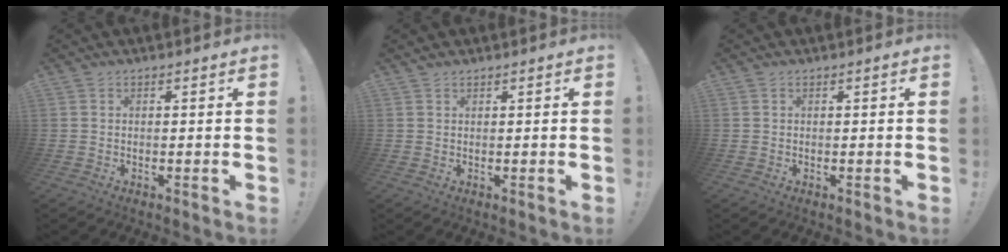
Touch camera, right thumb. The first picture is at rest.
{"total": 0.6, "force": [0.6, 0.0, 0.1], "torque": [0.006, -0.002, 0.009]}
{"total": 0.0}